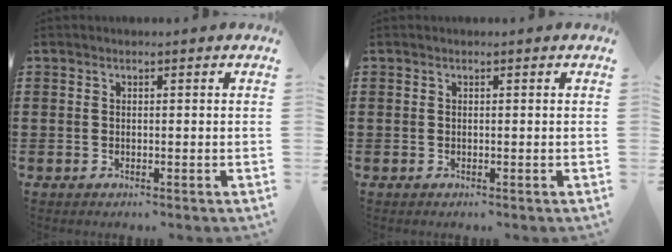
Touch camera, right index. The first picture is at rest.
{"total": 0.0}